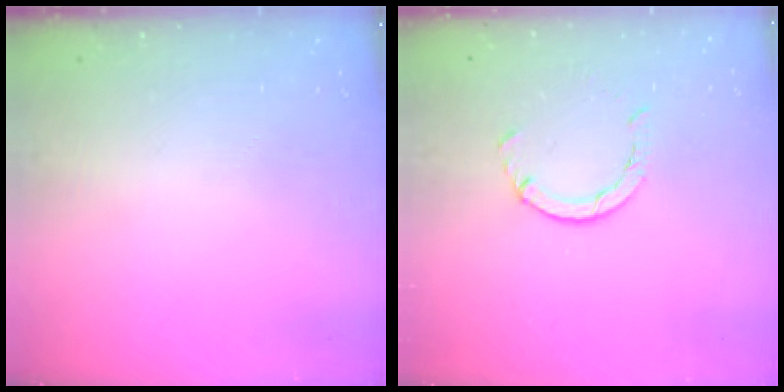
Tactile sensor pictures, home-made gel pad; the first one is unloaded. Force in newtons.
{"total": 2.9, "press": 2.9, "slide": 0.4}